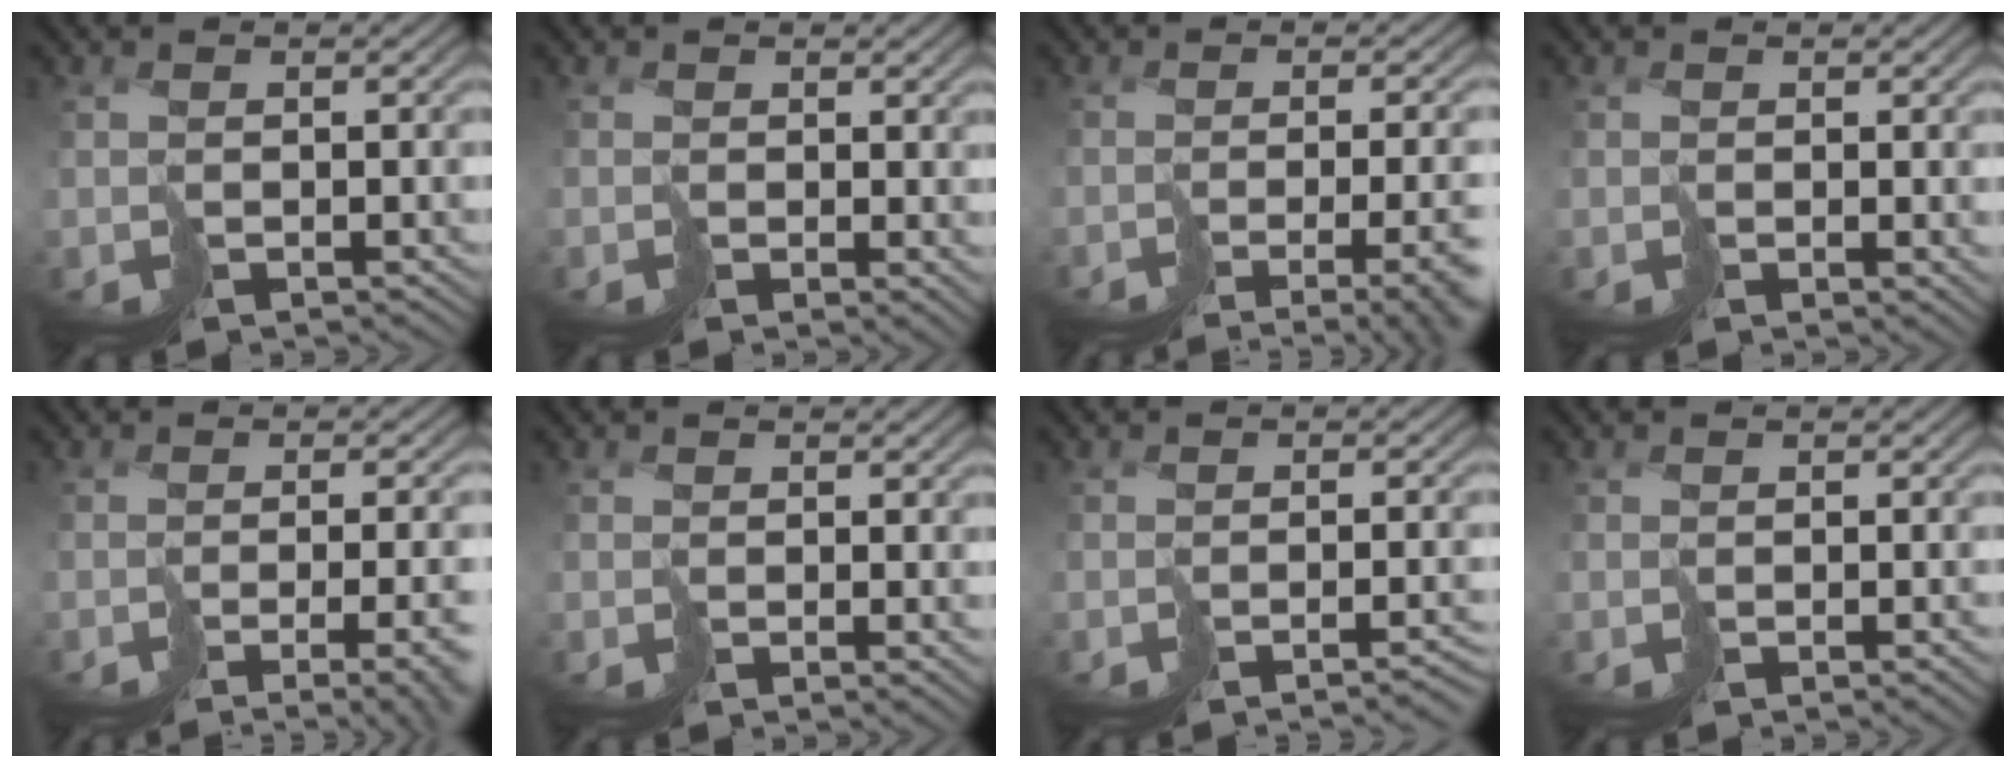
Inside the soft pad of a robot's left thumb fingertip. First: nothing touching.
{"total": 1.3, "force": [0.9, 0.7, 0.6], "torque": [-0.011, -0.001, 0.012]}
{"total": 8.5, "force": [-4.9, 2.4, 6.5], "torque": [-0.073, -0.024, -0.029]}
{"total": 1.1, "force": [0.5, 0.5, 0.8], "torque": [-0.013, 0.002, 0.010]}
{"total": 8.3, "force": [-4.5, 2.4, 6.6], "torque": [-0.070, -0.027, -0.023]}
{"total": 0.7, "force": [0.2, 0.2, 0.6], "torque": [-0.006, 0.000, 0.004]}
{"total": 2.9, "force": [-2.5, -0.2, 1.3], "torque": [-0.009, -0.007, -0.033]}
{"total": 0.5, "force": [-0.4, -0.3, -0.2], "torque": [0.008, 0.003, -0.007]}